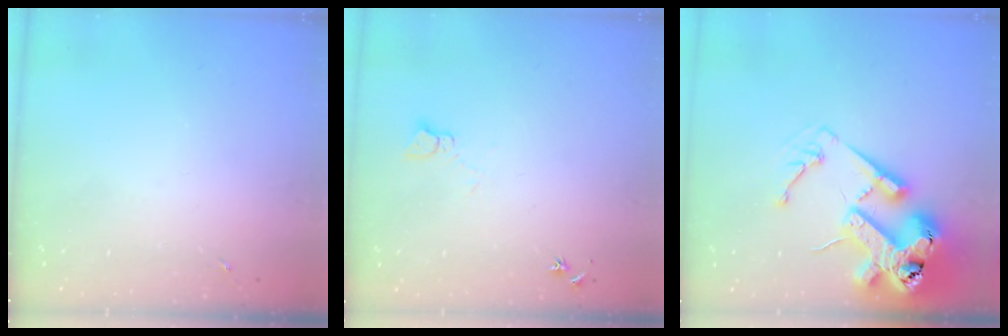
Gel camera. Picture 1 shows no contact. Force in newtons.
{"total": 5.4, "press": 5.3, "slide": 0.7}
{"total": 24.1, "press": 23.9, "slide": 3.2}